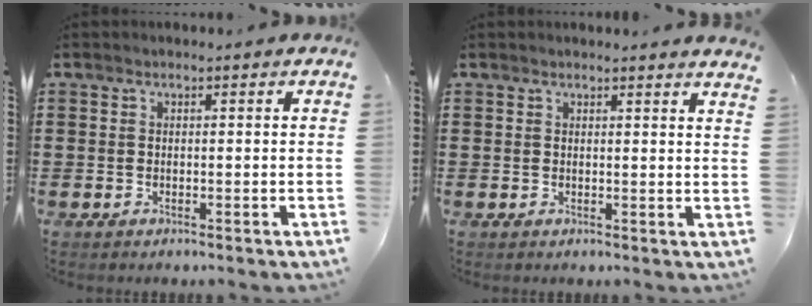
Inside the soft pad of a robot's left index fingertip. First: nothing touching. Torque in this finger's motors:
{"motor_torque": [2.14, 0.00, 0.19, 0.05]}